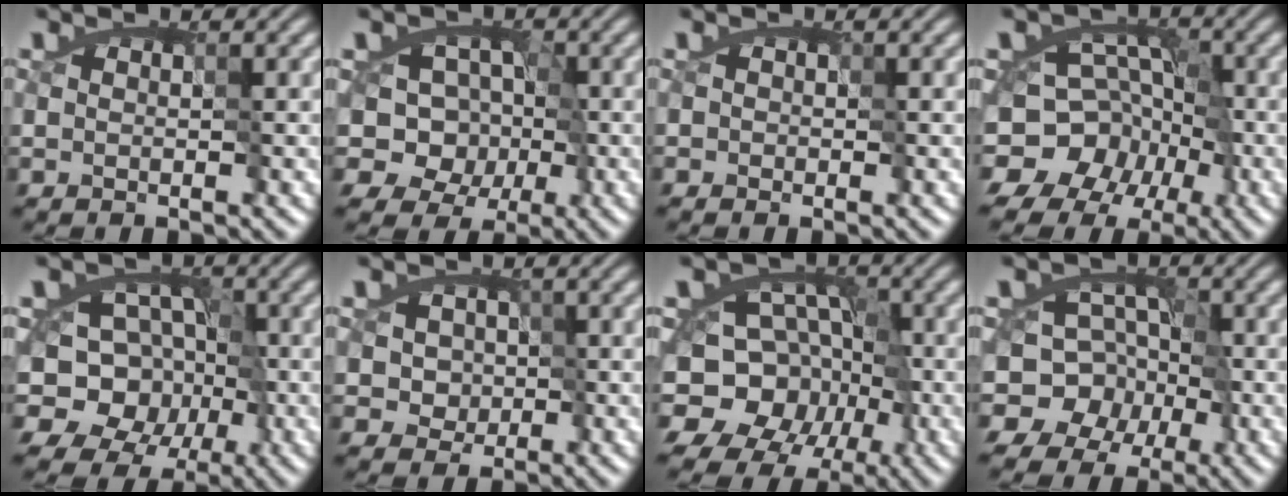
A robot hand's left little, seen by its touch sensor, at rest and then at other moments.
{"total": 6.4, "force": [-1.5, 5.7, 2.5], "torque": [-0.008, 0.027, -0.055]}
{"total": 0.5, "force": [-0.2, 0.4, 0.2], "torque": [-0.001, 0.005, -0.006]}
{"total": 12.8, "force": [-7.6, 9.4, 4.2], "torque": [-0.054, -0.012, -0.141]}
{"total": 12.1, "force": [-5.4, 9.9, 4.5], "torque": [-0.059, 0.008, -0.111]}
{"total": 2.9, "force": [-0.2, 2.8, 0.8], "torque": [-0.009, -0.004, -0.010]}
{"total": 14.0, "force": [-7.1, 11.1, 4.7], "torque": [-0.067, -0.017, -0.137]}
{"total": 8.9, "force": [-4.6, 6.9, 3.4], "torque": [-0.017, 0.006, -0.098]}